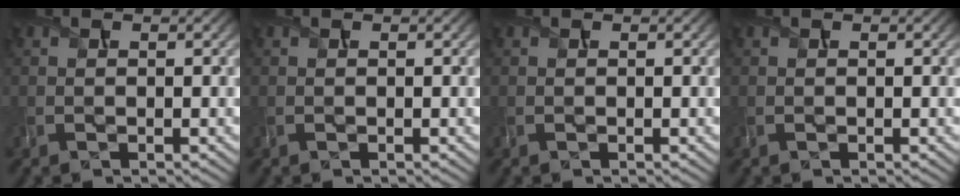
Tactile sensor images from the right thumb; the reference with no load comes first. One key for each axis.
{"total": 0.0}
{"total": 0.0}
{"total": 0.0}